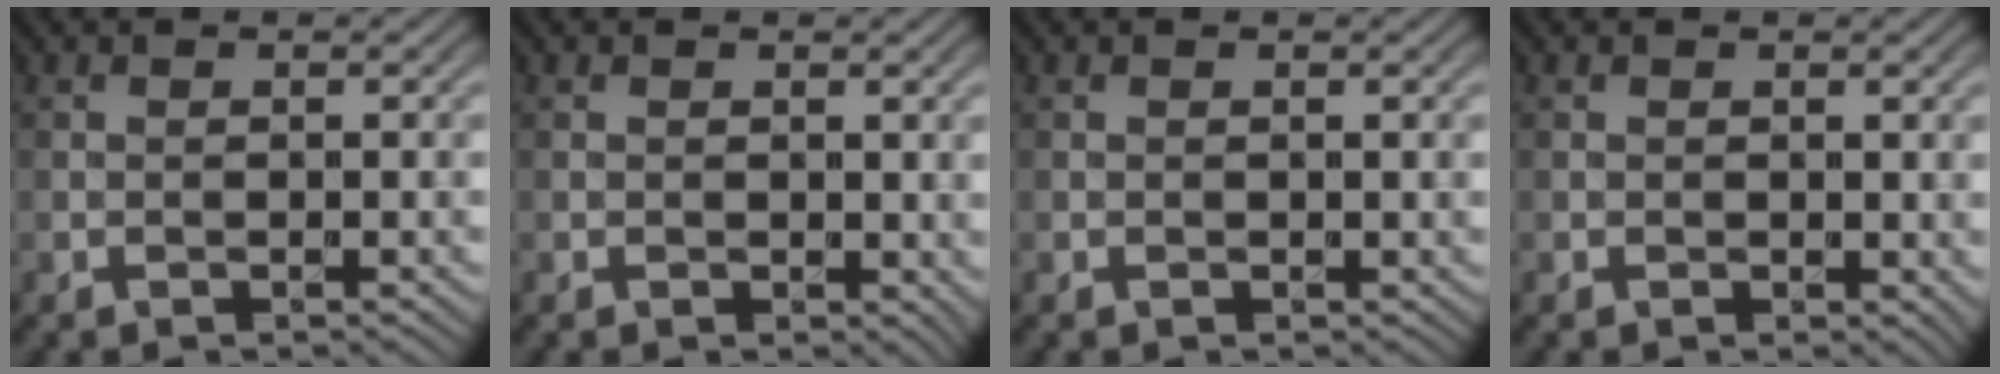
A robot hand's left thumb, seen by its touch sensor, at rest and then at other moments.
{"total": 1.1, "force": [0.3, 0.8, 0.8], "torque": [-0.009, -0.004, 0.007]}
{"total": 0.0}
{"total": 0.9, "force": [0.2, 0.7, 0.6], "torque": [-0.006, -0.004, 0.006]}